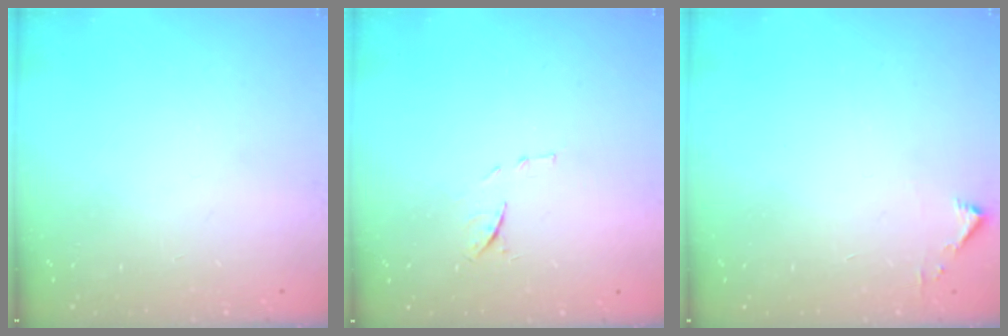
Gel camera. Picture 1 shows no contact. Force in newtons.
{"total": 8.5, "press": 8.4, "slide": 1.0}
{"total": 2.3, "press": 2.3, "slide": 0.2}